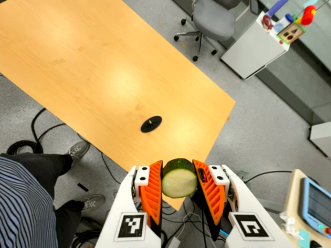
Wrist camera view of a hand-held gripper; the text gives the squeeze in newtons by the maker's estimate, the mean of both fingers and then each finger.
{"total": 13.2, "left": 11.6, "right": 14.8}